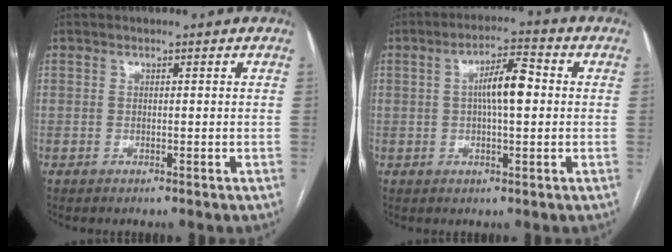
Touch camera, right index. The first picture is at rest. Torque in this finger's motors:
{"motor_torque": [1.16, 0.02, 0.58, 0.14]}